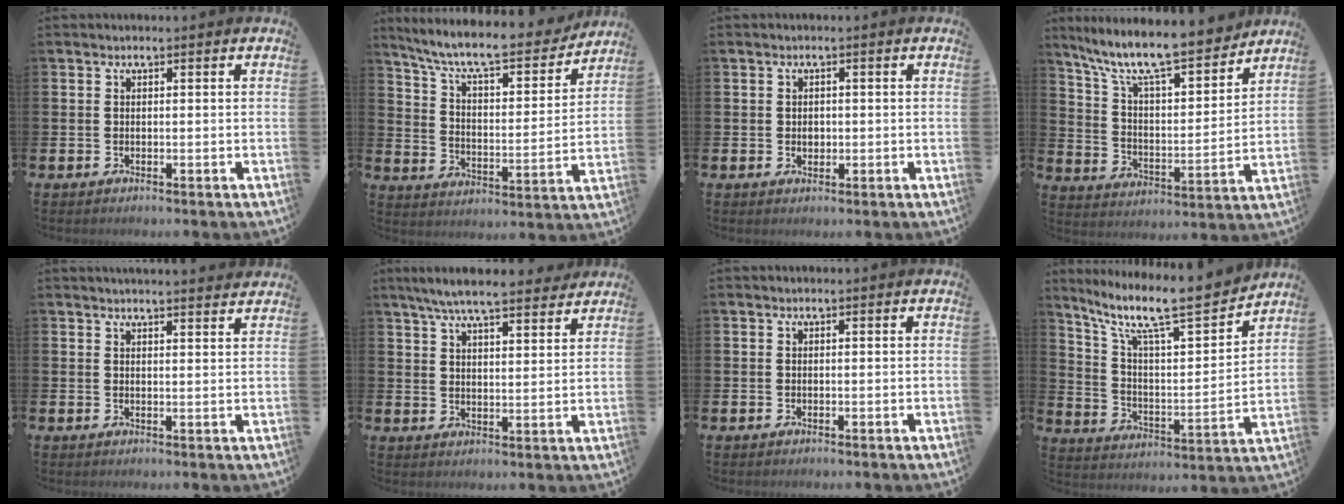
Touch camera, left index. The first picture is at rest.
{"total": 9.3, "force": [8.4, 1.7, 3.6], "torque": [-0.091, -0.062, 0.136]}
{"total": 1.3, "force": [0.0, 1.0, 0.7], "torque": [0.000, 0.002, -0.005]}
{"total": 11.1, "force": [9.9, 1.7, 4.7], "torque": [-0.122, -0.070, 0.167]}
{"total": 2.8, "force": [2.8, -0.2, 0.0], "torque": [-0.002, -0.018, 0.050]}
{"total": 7.1, "force": [6.6, 0.9, 2.5], "torque": [-0.053, -0.033, 0.116]}
{"total": 0.0}
{"total": 11.1, "force": [9.5, 1.7, 5.5], "torque": [-0.132, -0.070, 0.154]}